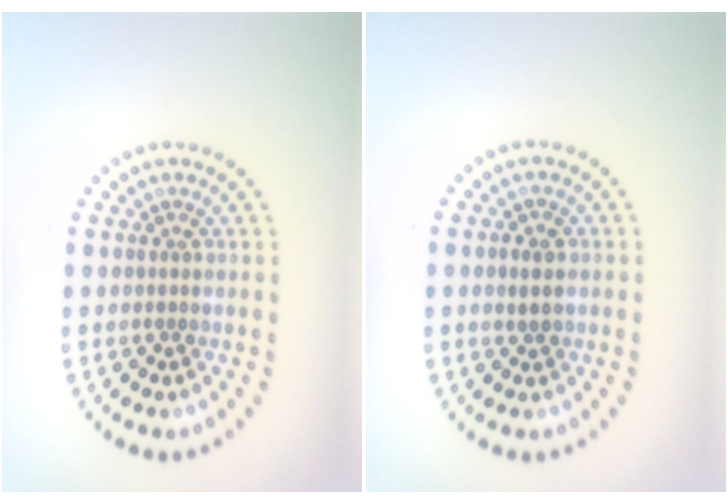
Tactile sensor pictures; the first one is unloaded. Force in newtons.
{"total": 1.2, "press": 1.2, "slide": 0.0}